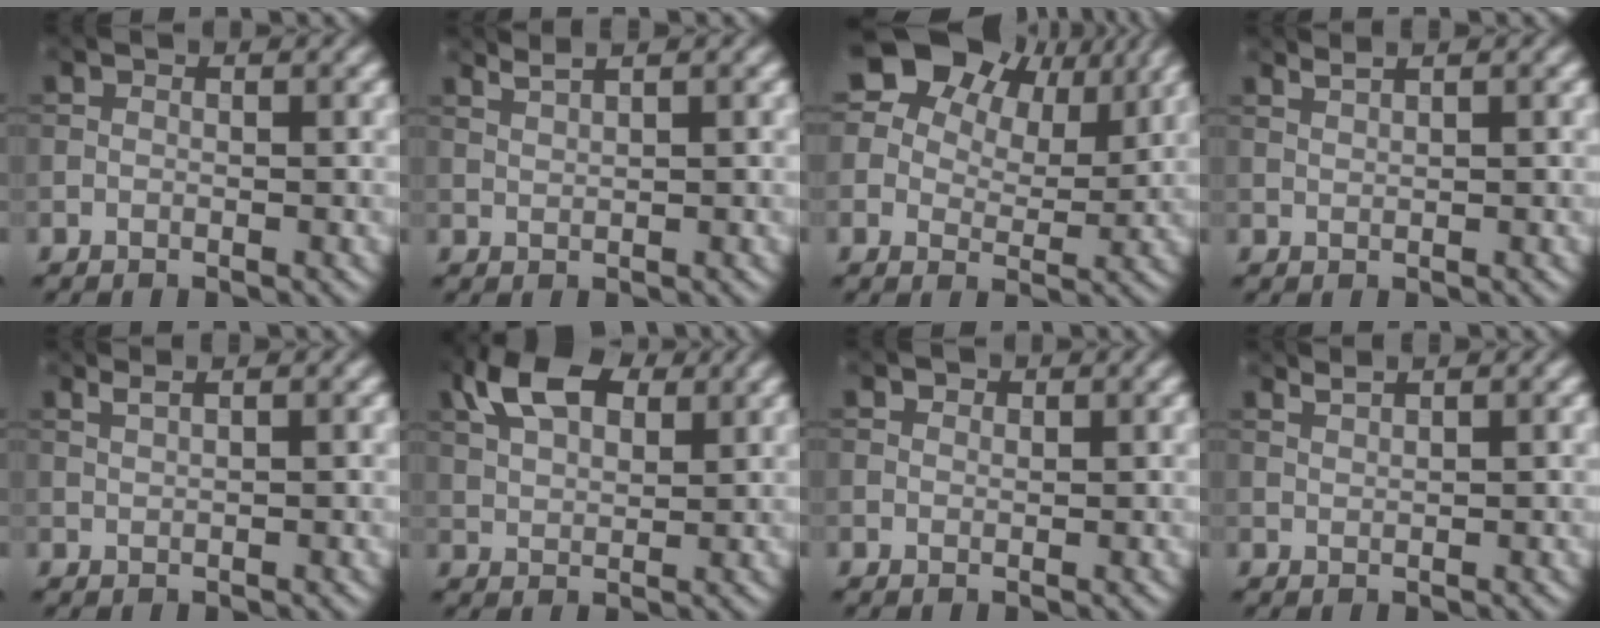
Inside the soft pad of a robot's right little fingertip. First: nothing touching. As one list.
[{"total": 2.0, "force": [1.6, 0.4, 1.1], "torque": [-0.015, 0.001, 0.022]}, {"total": 14.1, "force": [8.2, 8.8, 7.2], "torque": [-0.129, 0.024, 0.145]}, {"total": 1.6, "force": [1.3, 0.4, 0.9], "torque": [-0.010, 0.001, 0.016]}, {"total": 1.7, "force": [1.2, 0.5, 1.1], "torque": [-0.013, 0.001, 0.012]}, {"total": 7.0, "force": [3.2, 3.9, 4.9], "torque": [-0.102, 0.015, 0.053]}, {"total": 0.7, "force": [0.5, 0.4, 0.1], "torque": [-0.003, 0.000, 0.010]}, {"total": 1.3, "force": [1.1, 0.2, 0.6], "torque": [-0.008, 0.000, 0.020]}]